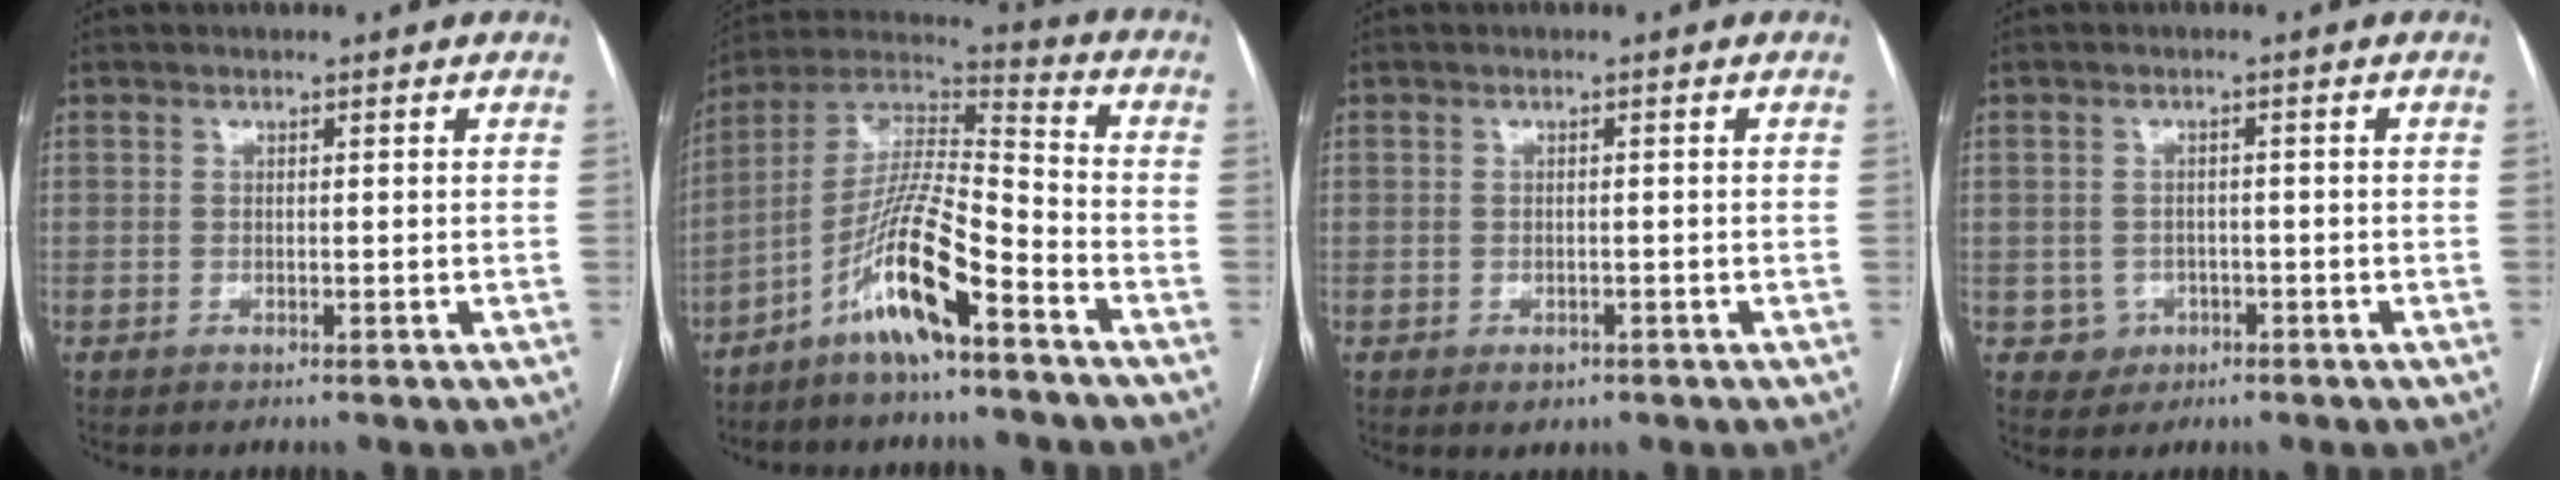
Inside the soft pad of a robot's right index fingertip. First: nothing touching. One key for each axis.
{"total": 12.9, "fx": -7.5, "fy": 1.5, "fz": 10.5, "tx": -0.204, "ty": 0.005, "tz": -0.144}
{"total": 1.8, "fx": -1.0, "fy": 1.2, "fz": 0.8, "tx": -0.009, "ty": 0.002, "tz": -0.007}
{"total": 3.3, "fx": -0.9, "fy": 3.2, "fz": -0.1, "tx": 0.016, "ty": 0.013, "tz": -0.005}